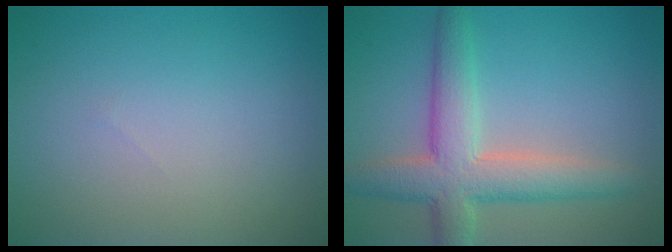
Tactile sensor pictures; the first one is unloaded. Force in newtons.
{"total": 6.1, "press": 6.1, "slide": 0.4}